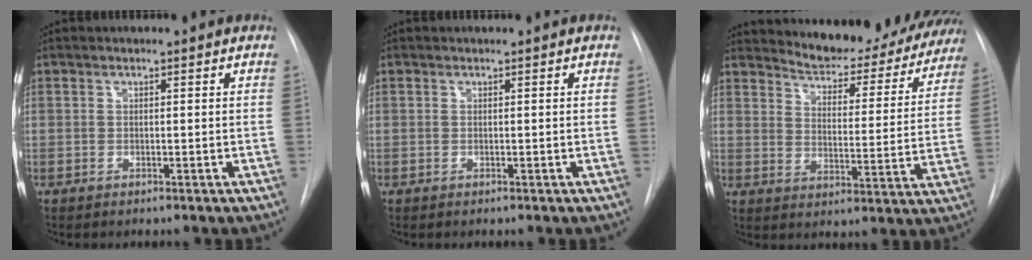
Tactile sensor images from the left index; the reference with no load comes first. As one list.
[{"total": 0.0}, {"total": 20.0, "force": [18.8, 4.6, 4.9], "torque": [-0.055, -0.049, 0.231]}]